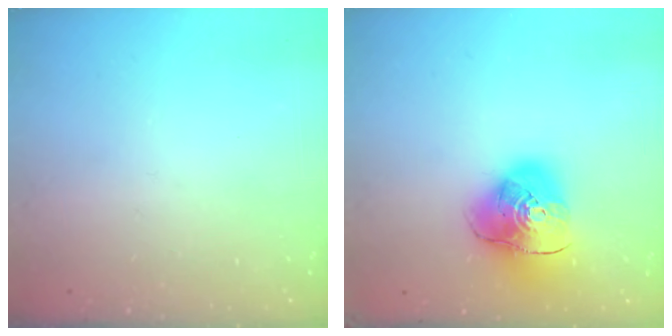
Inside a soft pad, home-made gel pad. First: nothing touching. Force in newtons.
{"total": 12.3, "press": 12.2, "slide": 1.9}